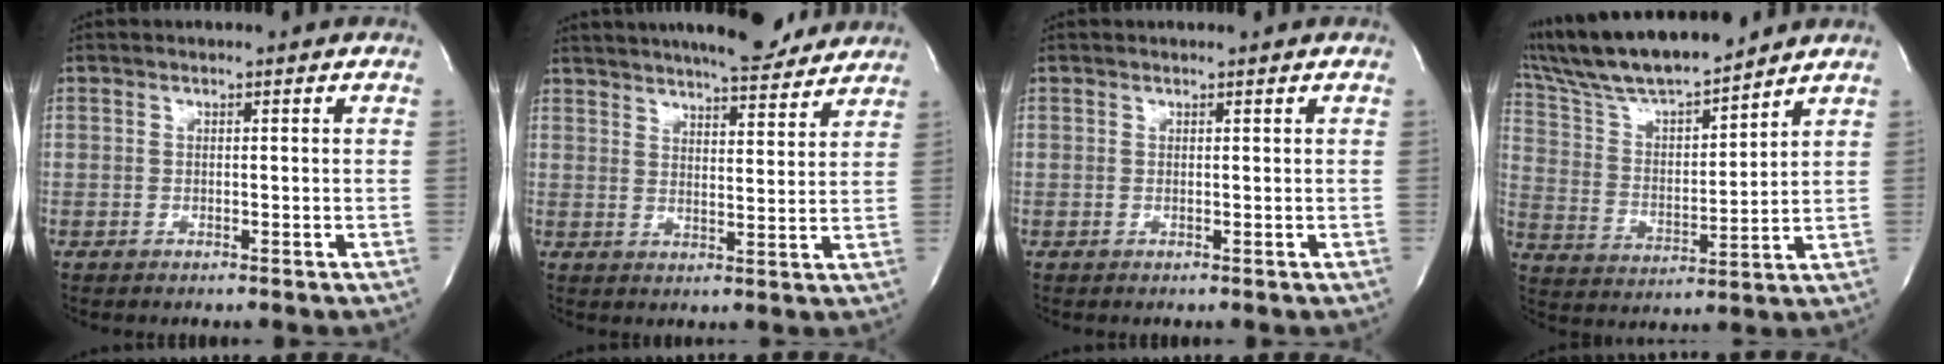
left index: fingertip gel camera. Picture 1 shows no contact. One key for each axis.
{"total": 15.7, "fx": 14.0, "fy": 2.5, "fz": 6.6, "tx": -0.102, "ty": 0.013, "tz": 0.194}
{"total": 0.8, "fx": 0.8, "fy": 0.0, "fz": 0.3, "tx": -0.006, "ty": 0.008, "tz": 0.012}
{"total": 16.1, "fx": 14.2, "fy": 2.0, "fz": 7.4, "tx": -0.147, "ty": 0.013, "tz": 0.264}